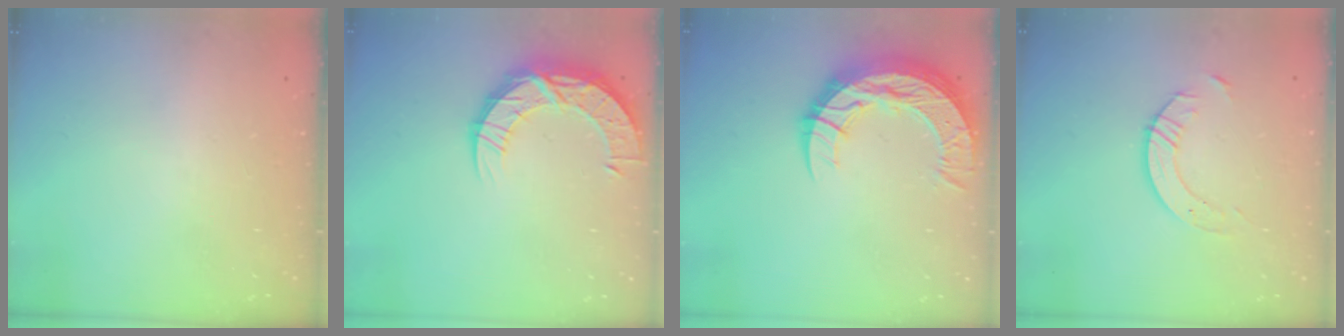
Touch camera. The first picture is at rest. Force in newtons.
{"total": 12.8, "press": 12.8, "slide": 0.9}
{"total": 15.4, "press": 15.3, "slide": 1.1}
{"total": 5.3, "press": 5.3, "slide": 0.6}